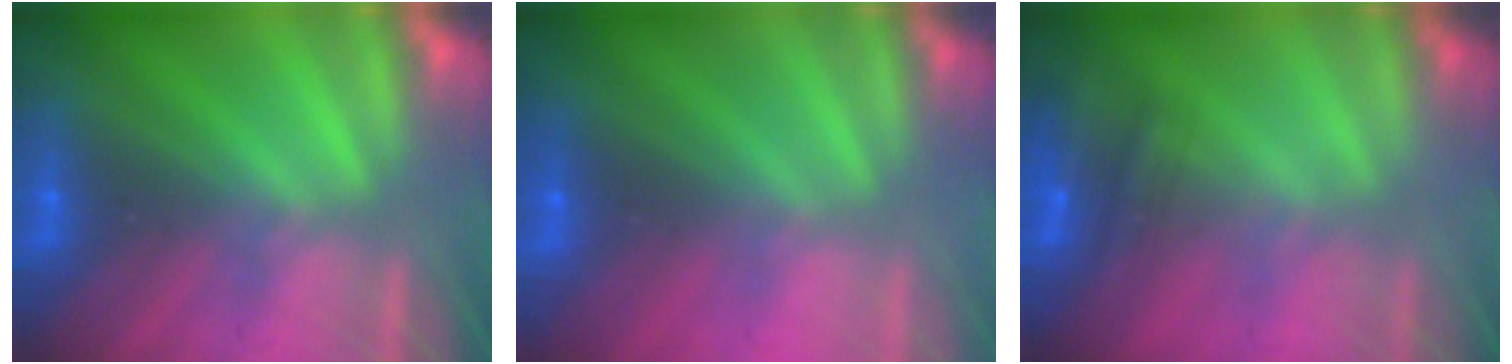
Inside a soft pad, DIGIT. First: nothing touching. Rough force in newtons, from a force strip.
{"total": 3.0}
{"total": 4.8}